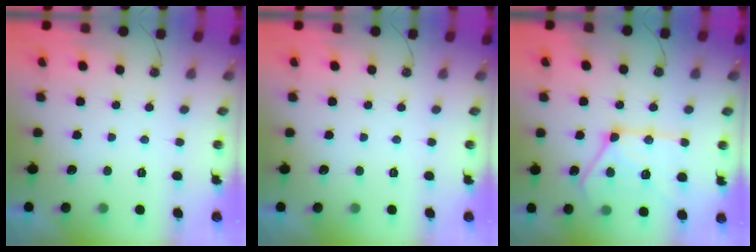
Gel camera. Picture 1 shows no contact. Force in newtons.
{"total": 0.0}
{"total": 17.8, "press": 17.8, "slide": 1.6}